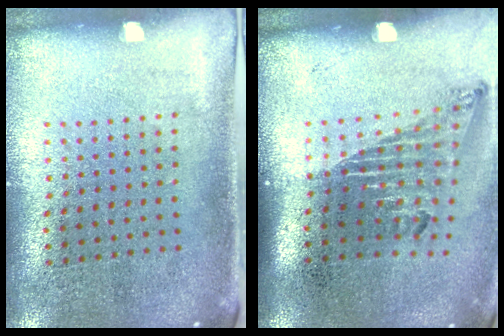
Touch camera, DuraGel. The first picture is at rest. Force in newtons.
{"total": 1.7, "press": 1.1, "slide": 1.3}